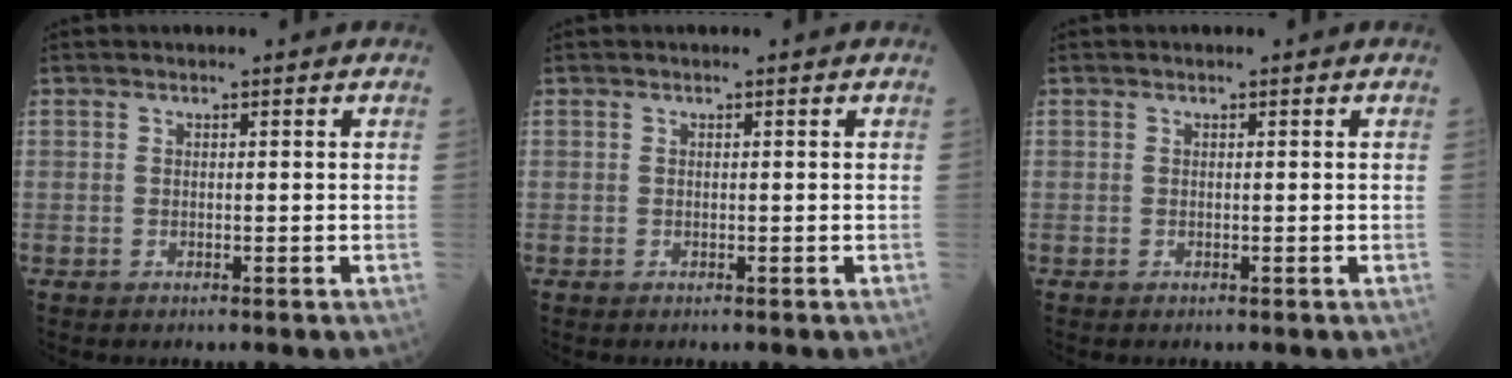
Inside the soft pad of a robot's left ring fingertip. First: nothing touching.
{"total": 0.0}
{"total": 0.0}